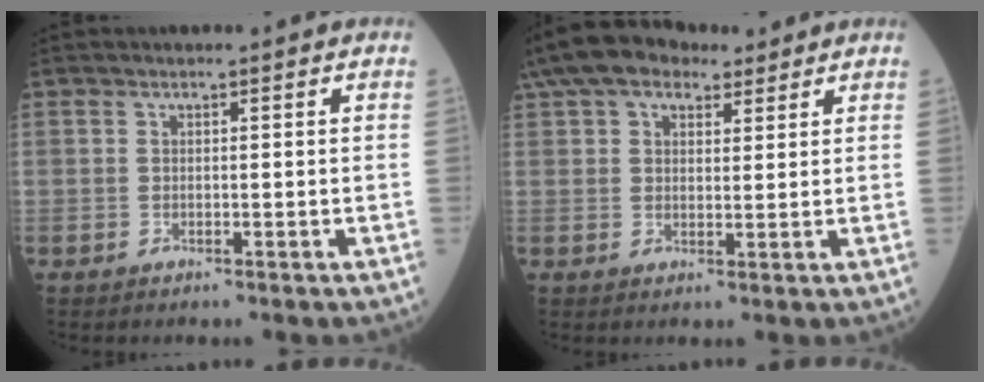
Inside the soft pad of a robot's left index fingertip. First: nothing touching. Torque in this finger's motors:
{"motor_torque": [0.82, -1.31, -0.12, 0.06]}